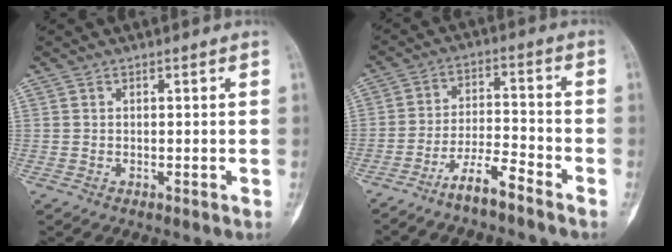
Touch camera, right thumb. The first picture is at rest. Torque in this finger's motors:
{"motor_torque": [0.52, 0.08, 1.09, -1.68, 0.17]}